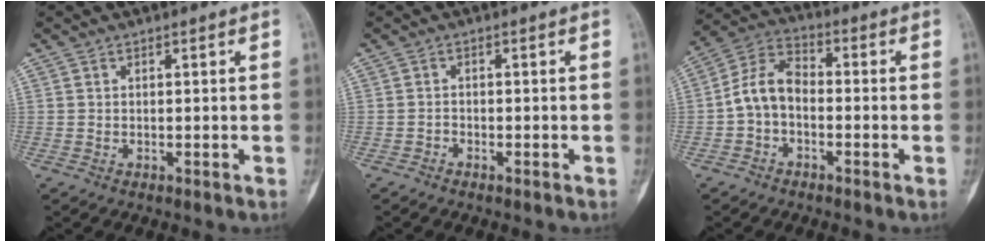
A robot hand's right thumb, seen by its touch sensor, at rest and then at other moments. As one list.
[{"total": 0.8, "force": [-0.7, 0.4, 0.2], "torque": [-0.006, 0.002, -0.018]}, {"total": 8.1, "force": [-1.5, 5.4, 5.9], "torque": [-0.107, 0.033, -0.044]}]